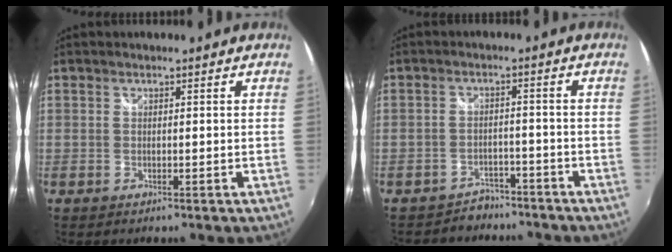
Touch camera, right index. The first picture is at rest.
{"total": 5.9, "force": [-5.1, 3.0, 0.3], "torque": [-0.017, 0.014, -0.073]}